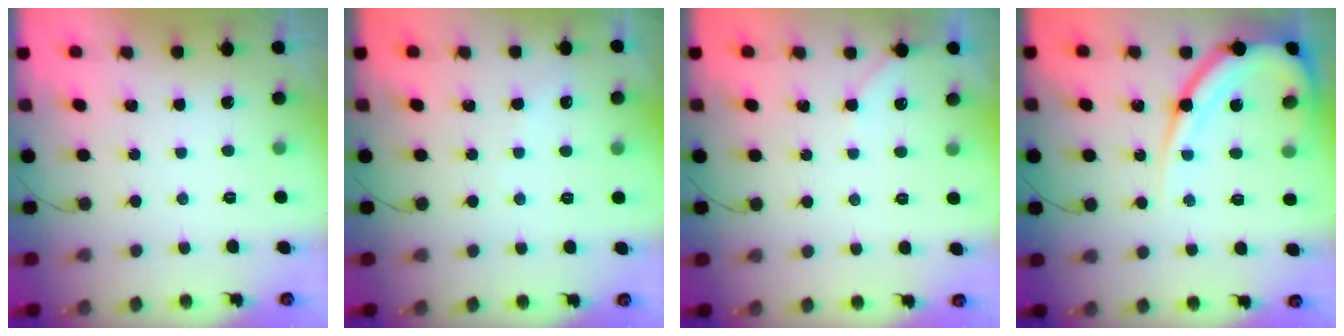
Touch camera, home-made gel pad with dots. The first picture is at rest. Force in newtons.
{"total": 2.7, "press": 2.6, "slide": 0.5}
{"total": 3.3, "press": 3.3, "slide": 0.4}
{"total": 14.8, "press": 14.7, "slide": 1.6}